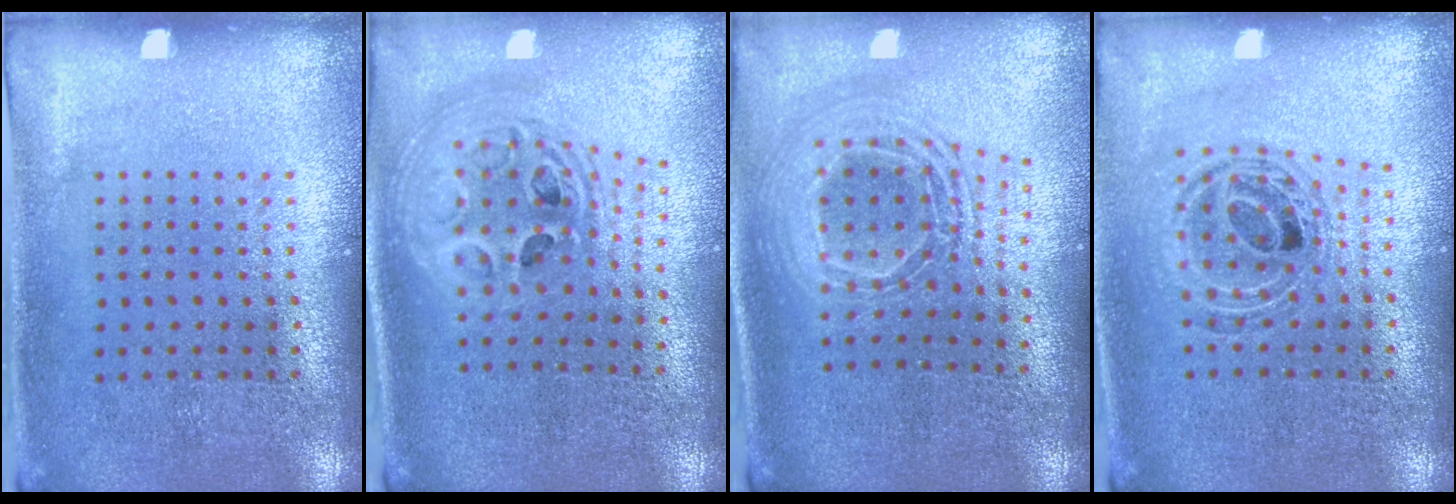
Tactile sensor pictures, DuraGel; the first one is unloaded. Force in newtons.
{"total": 2.3, "press": 1.8, "slide": 1.5}
{"total": 2.1, "press": 1.7, "slide": 1.3}
{"total": 0.9, "press": 0.9, "slide": 0.2}